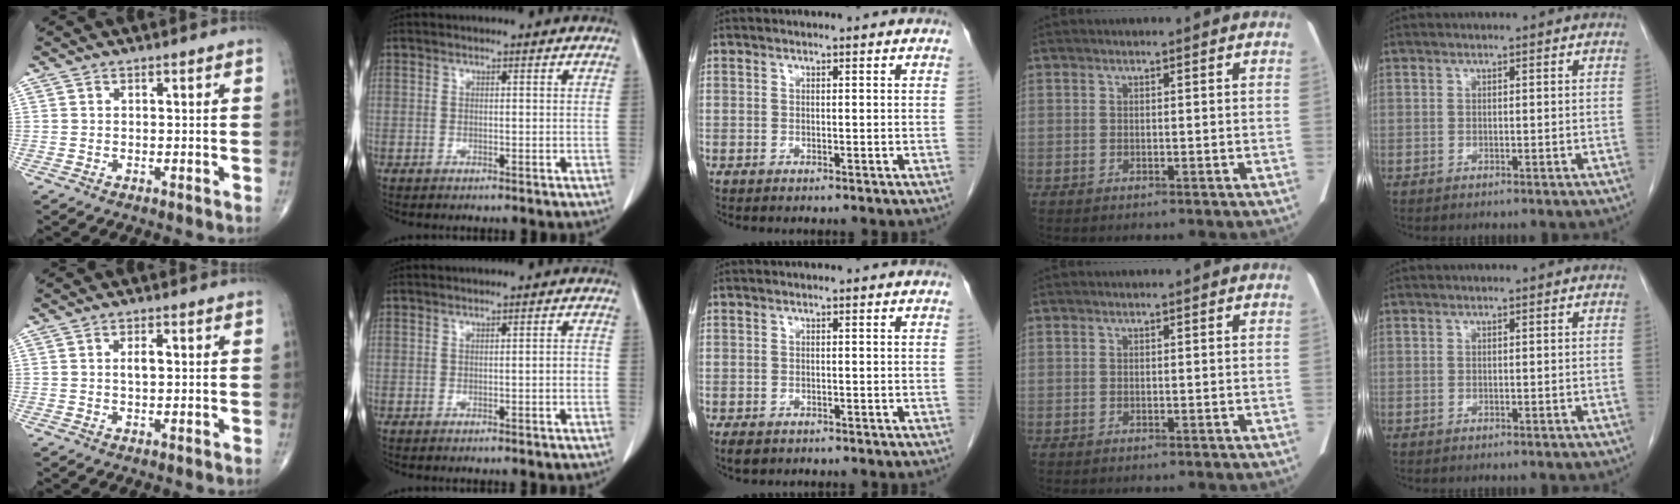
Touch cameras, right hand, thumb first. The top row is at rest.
{"thumb": {"total": 2.3, "force": [0.2, 1.0, 2.0], "torque": [-0.034, 0.002, 0.003]}, "index": {"total": 1.2, "force": [-0.3, 0.1, 1.1], "torque": [-0.016, 0.002, -0.001]}, "middle": {"total": 2.8, "force": [-2.0, 1.6, 1.2], "torque": [-0.022, -0.004, -0.024]}}